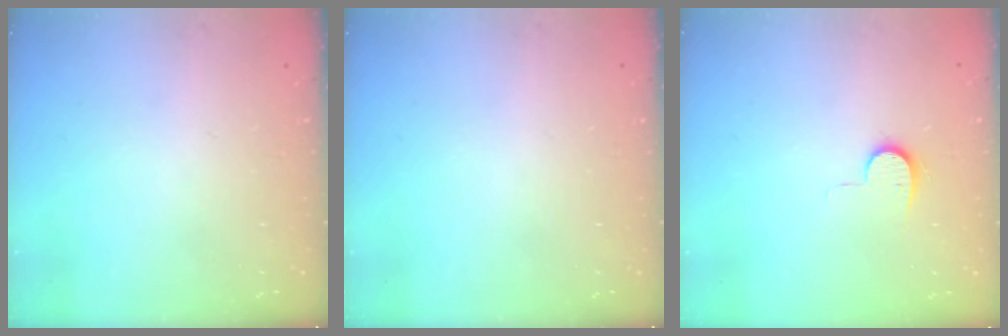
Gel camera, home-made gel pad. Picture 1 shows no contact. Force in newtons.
{"total": 0.0}
{"total": 7.5, "press": 7.4, "slide": 0.8}